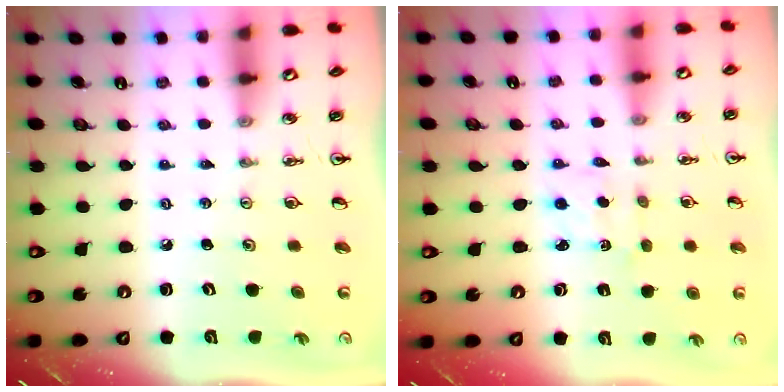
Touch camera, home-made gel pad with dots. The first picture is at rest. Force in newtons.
{"total": 2.3, "press": 2.1, "slide": 0.7}